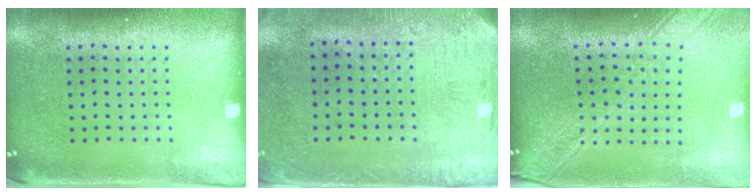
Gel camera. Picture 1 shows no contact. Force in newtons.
{"total": 3.2, "press": 2.5, "slide": 2.0}
{"total": 2.2, "press": 1.8, "slide": 1.2}